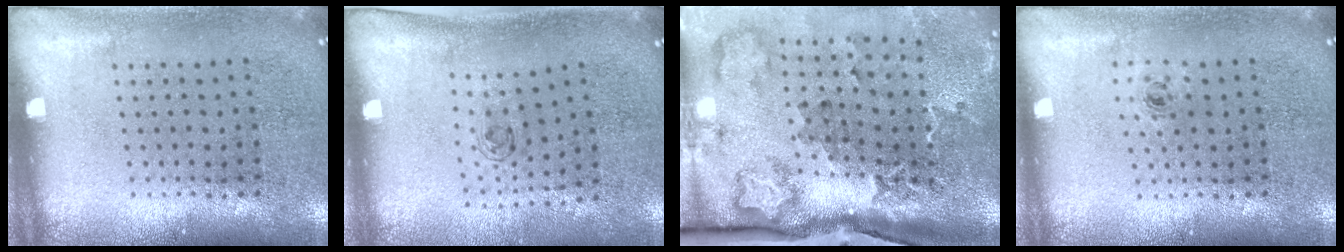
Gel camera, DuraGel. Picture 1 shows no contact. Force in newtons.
{"total": 0.5, "press": 0.3, "slide": 0.5}
{"total": 3.1, "press": 2.1, "slide": 2.3}
{"total": 0.5, "press": 0.3, "slide": 0.4}